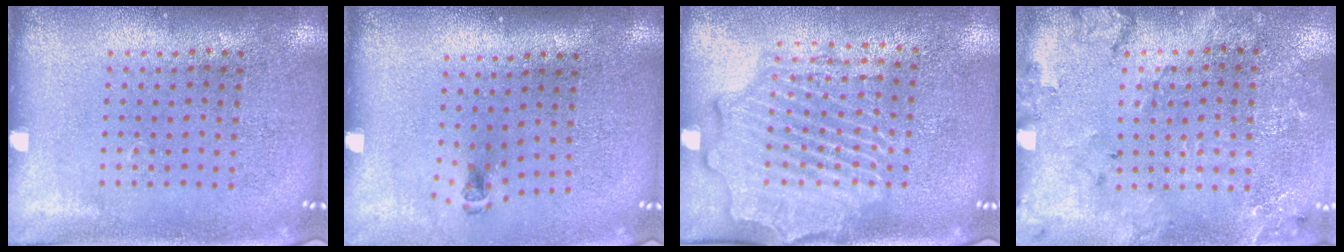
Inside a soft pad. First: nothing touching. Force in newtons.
{"total": 0.6, "press": 0.4, "slide": 0.5}
{"total": 2.5, "press": 2.3, "slide": 0.8}
{"total": 1.8, "press": 1.7, "slide": 0.6}